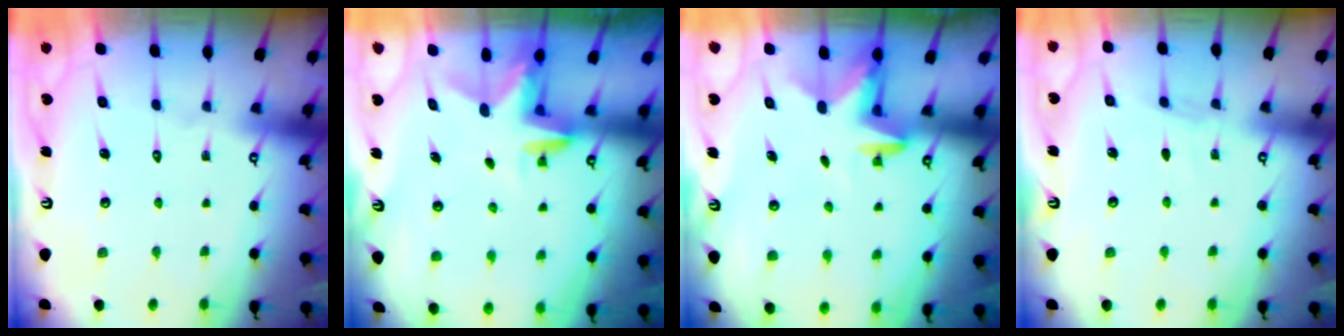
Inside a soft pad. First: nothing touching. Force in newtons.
{"total": 3.1, "press": 3.1, "slide": 0.2}
{"total": 3.1, "press": 3.0, "slide": 0.8}
{"total": 2.4, "press": 2.4, "slide": 0.3}